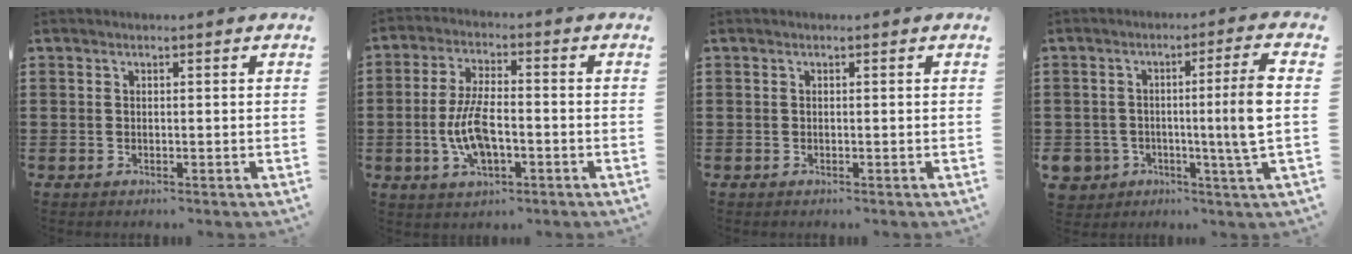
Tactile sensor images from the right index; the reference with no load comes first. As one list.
[{"total": 8.3, "force": [-2.0, 3.6, 7.2], "torque": [-0.163, -0.003, -0.043]}, {"total": 0.0}, {"total": 8.1, "force": [-0.8, 1.1, 8.0], "torque": [-0.127, -0.010, -0.022]}]